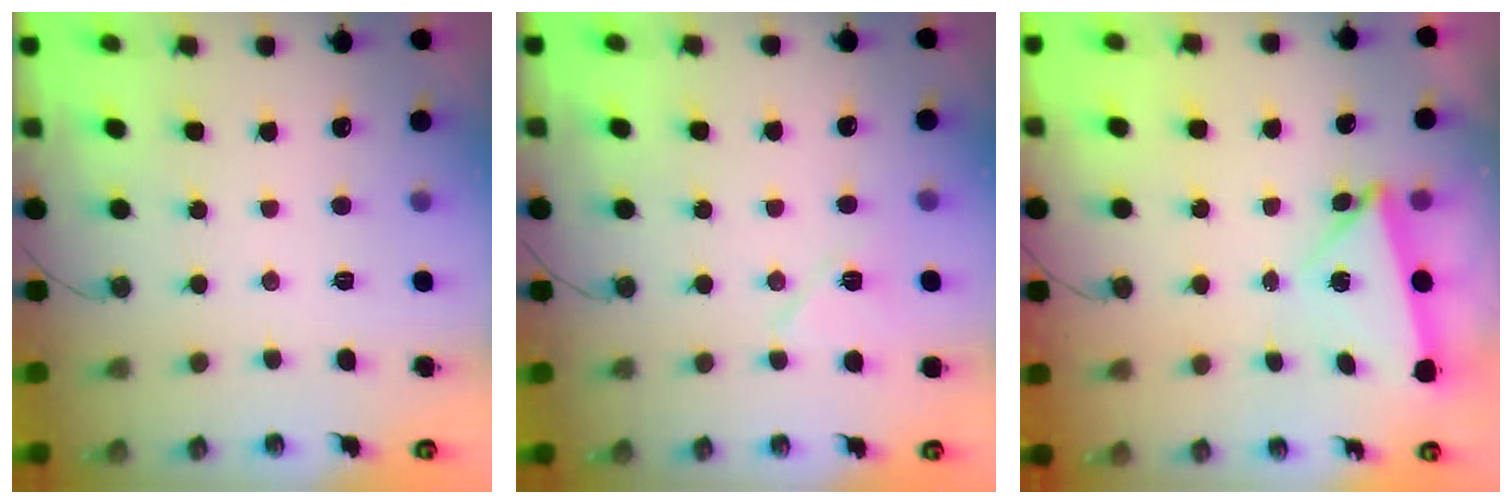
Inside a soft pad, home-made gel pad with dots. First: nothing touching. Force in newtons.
{"total": 7.6, "press": 7.5, "slide": 1.1}
{"total": 5.0, "press": 4.9, "slide": 1.0}